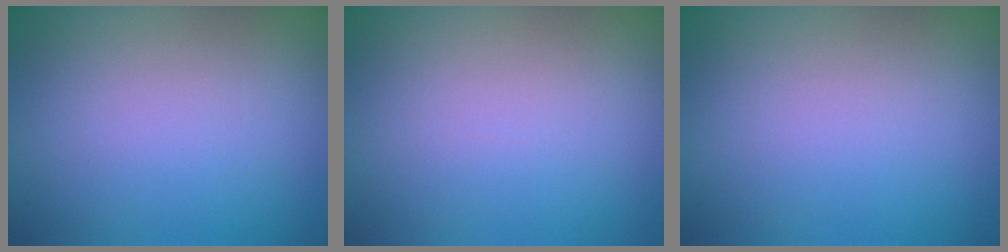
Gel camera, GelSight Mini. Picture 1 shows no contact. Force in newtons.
{"total": 0.0}
{"total": 0.0}